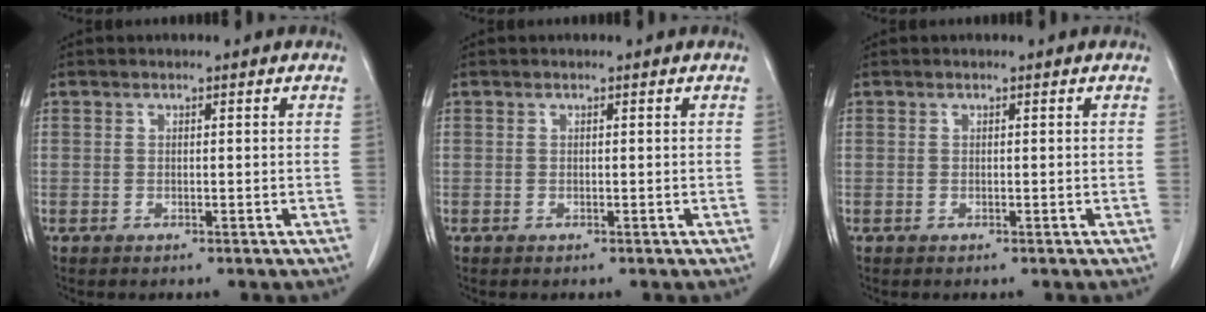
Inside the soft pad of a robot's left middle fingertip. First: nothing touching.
{"total": 0.0}
{"total": 0.0}